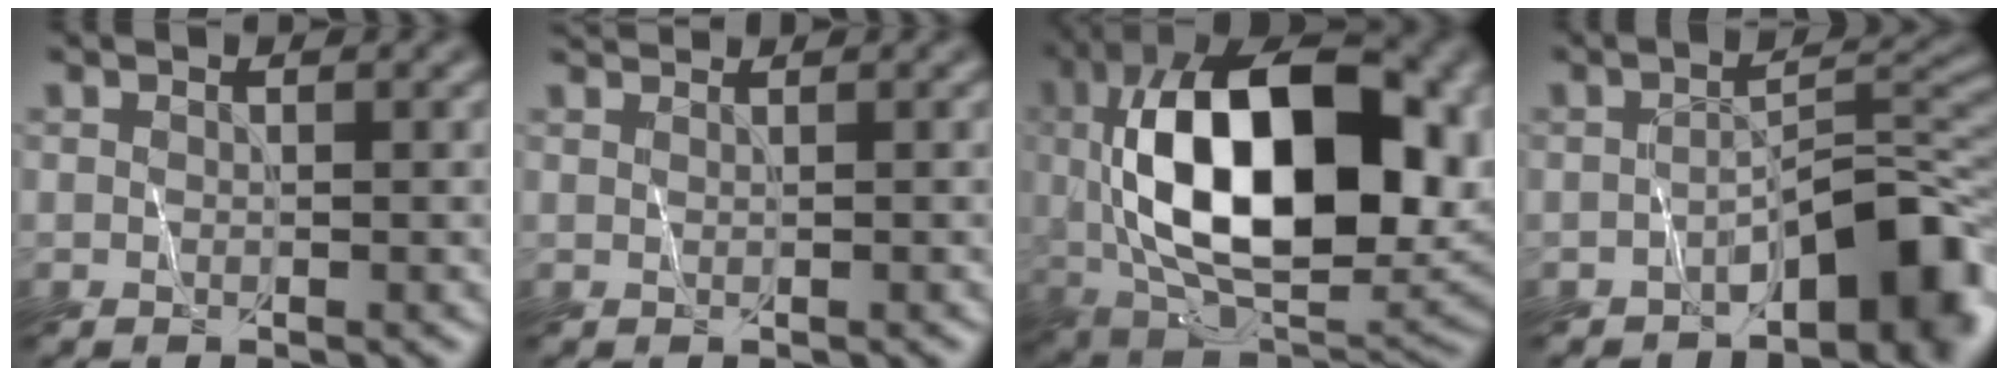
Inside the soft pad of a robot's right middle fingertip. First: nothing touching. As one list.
[{"total": 1.3, "force": [1.2, -0.2, 0.1], "torque": [-0.005, 0.010, 0.024]}, {"total": 17.3, "force": [2.0, 8.5, 15.0], "torque": [-0.246, 0.020, 0.015]}, {"total": 8.8, "force": [-5.2, 3.4, 6.2], "torque": [-0.071, 0.001, -0.089]}]